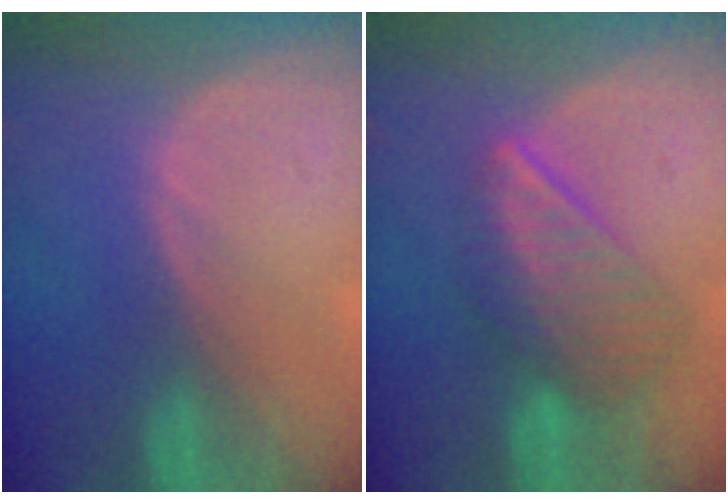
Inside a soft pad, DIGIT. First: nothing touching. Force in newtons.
{"total": 8.3, "press": 7.5, "slide": 3.6}